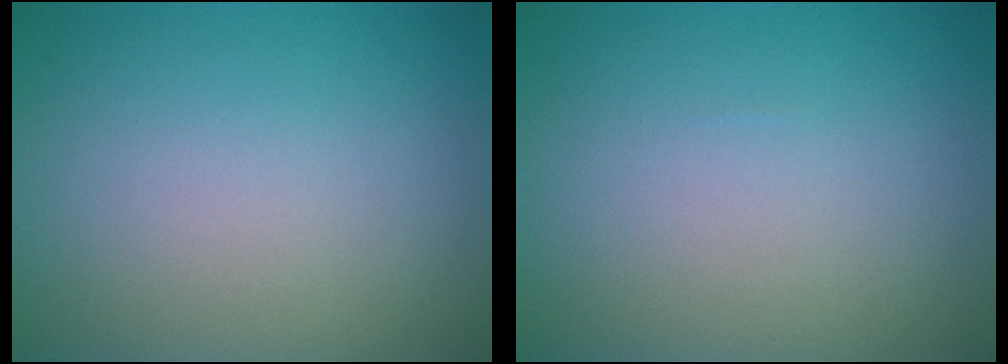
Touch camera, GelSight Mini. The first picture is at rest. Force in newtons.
{"total": 0.0}